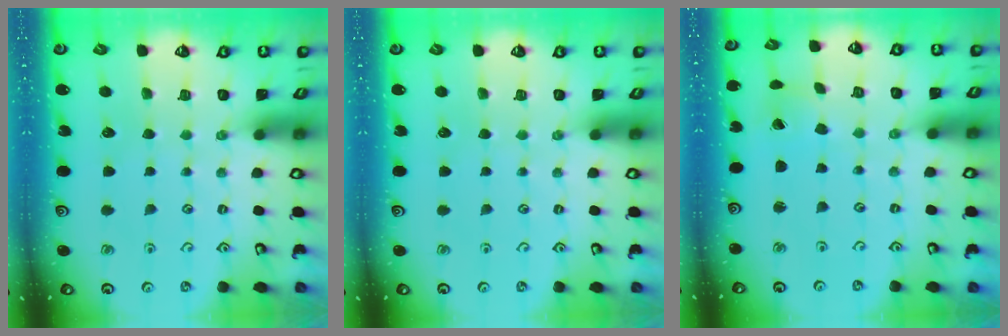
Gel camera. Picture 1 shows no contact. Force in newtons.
{"total": 0.0}
{"total": 0.8, "press": 0.8, "slide": 0.1}